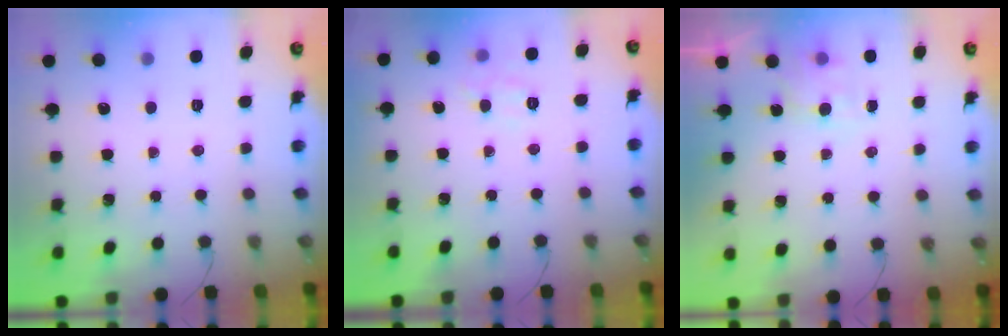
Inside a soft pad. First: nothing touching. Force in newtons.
{"total": 7.4, "press": 7.3, "slide": 1.2}
{"total": 2.2, "press": 2.0, "slide": 0.9}